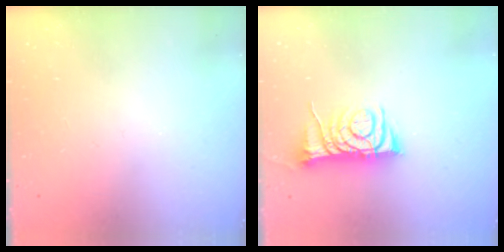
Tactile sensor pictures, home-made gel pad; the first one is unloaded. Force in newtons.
{"total": 8.3, "press": 8.3, "slide": 0.4}